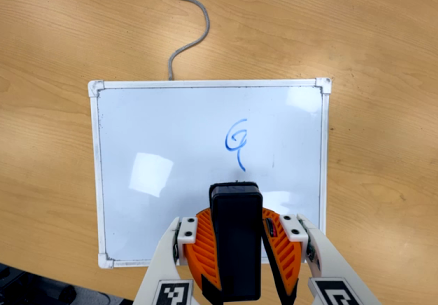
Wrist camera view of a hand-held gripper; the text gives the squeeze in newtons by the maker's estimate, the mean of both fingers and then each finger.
{"total": 10.0, "left": 9.4, "right": 10.6}